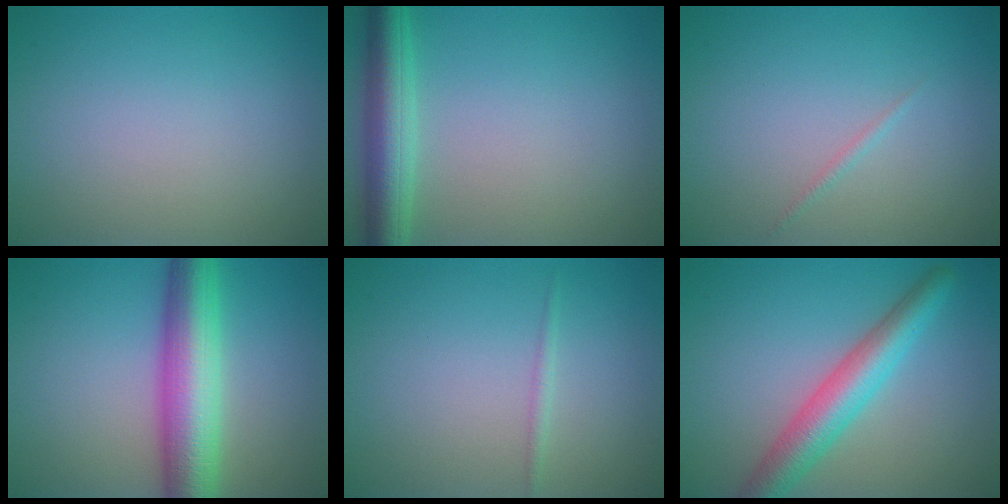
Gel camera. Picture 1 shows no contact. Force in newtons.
{"total": 5.1, "press": 5.1, "slide": 0.3}
{"total": 0.6, "press": 0.6, "slide": 0.0}
{"total": 8.2, "press": 8.2, "slide": 0.2}
{"total": 0.7, "press": 0.7, "slide": 0.0}
{"total": 5.2, "press": 5.1, "slide": 0.2}